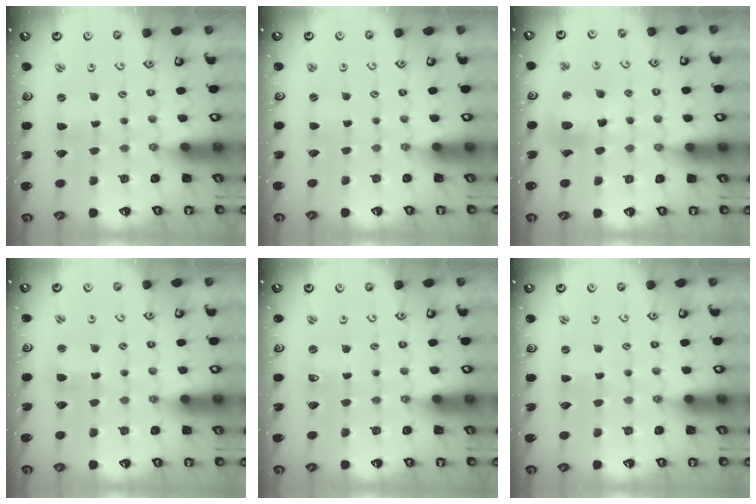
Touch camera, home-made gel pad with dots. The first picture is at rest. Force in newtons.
{"total": 0.0}
{"total": 12.9, "press": 12.8, "slide": 1.7}
{"total": 2.6, "press": 2.5, "slide": 0.3}
{"total": 0.0}
{"total": 0.0}